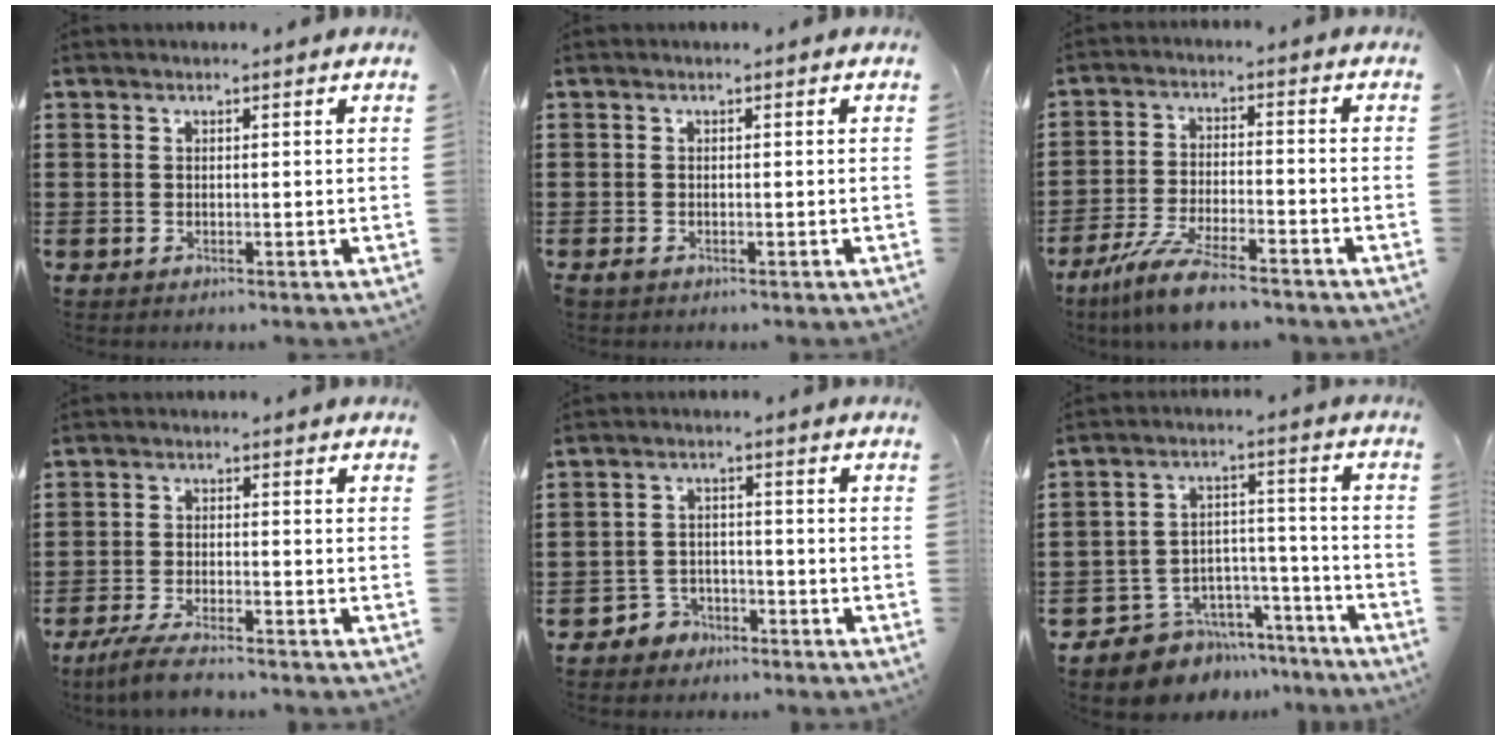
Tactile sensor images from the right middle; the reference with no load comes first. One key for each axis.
{"total": 0.7, "fx": -0.6, "fy": 0.4, "fz": 0.3, "tx": -0.007, "ty": -0.002, "tz": -0.012}
{"total": 7.8, "fx": -6.5, "fy": 0.8, "fz": 4.2, "tx": -0.097, "ty": -0.008, "tz": -0.126}
{"total": 4.2, "fx": -3.8, "fy": 0.3, "fz": 1.9, "tx": -0.046, "ty": -0.008, "tz": -0.076}
{"total": 3.1, "fx": -2.8, "fy": 1.3, "fz": 0.0, "tx": -0.012, "ty": 0.002, "tz": -0.061}
{"total": 7.0, "fx": -6.3, "fy": 3.0, "fz": -0.1, "tx": 0.001, "ty": 0.020, "tz": -0.119}